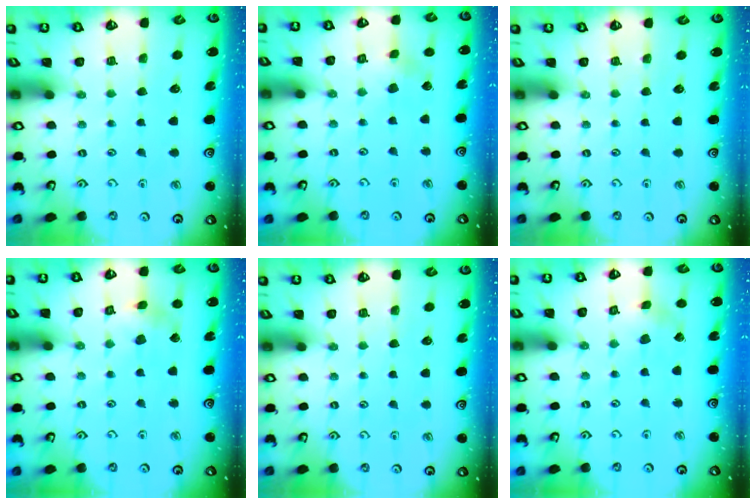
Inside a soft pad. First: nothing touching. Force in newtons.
{"total": 3.0, "press": 2.9, "slide": 0.7}
{"total": 0.0}
{"total": 4.1, "press": 4.1, "slide": 0.5}
{"total": 0.0}
{"total": 2.1, "press": 2.1, "slide": 0.2}